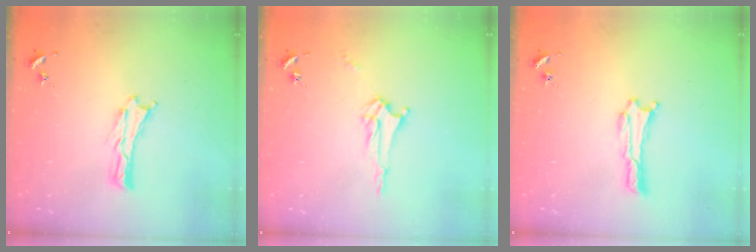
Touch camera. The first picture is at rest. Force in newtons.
{"total": 3.0, "press": 3.0, "slide": 0.3}
{"total": 0.0}